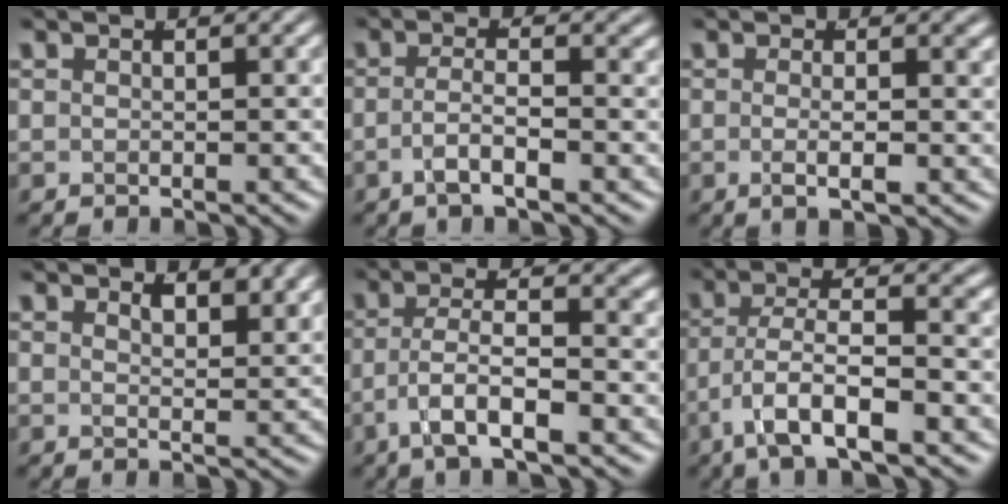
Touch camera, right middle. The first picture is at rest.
{"total": 2.7, "force": [-1.3, 0.4, 2.4], "torque": [-0.047, -0.014, -0.022]}
{"total": 2.5, "force": [-0.5, 0.0, 2.5], "torque": [-0.042, -0.011, -0.004]}
{"total": 2.1, "force": [1.7, -0.2, 1.1], "torque": [-0.010, -0.011, 0.033]}
{"total": 4.4, "force": [-1.2, 1.4, 4.0], "torque": [-0.080, -0.016, -0.014]}
{"total": 5.2, "force": [-1.3, 1.9, 4.7], "torque": [-0.092, -0.017, -0.013]}